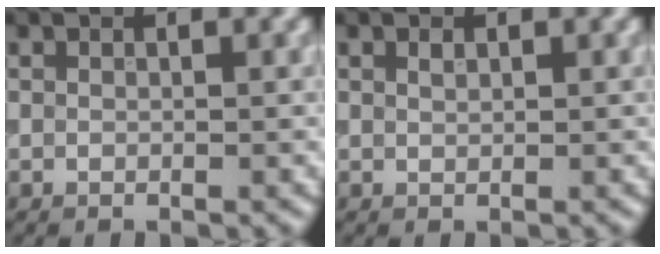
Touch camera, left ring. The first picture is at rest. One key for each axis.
{"total": 0.5, "fx": 0.4, "fy": 0.1, "fz": 0.3, "tx": -0.008, "ty": 0.004, "tz": 0.009}